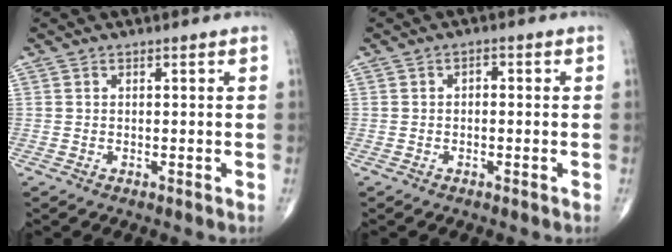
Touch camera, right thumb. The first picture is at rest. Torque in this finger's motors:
{"motor_torque": [0.04, -0.20, 0.05, -0.20, -0.01]}